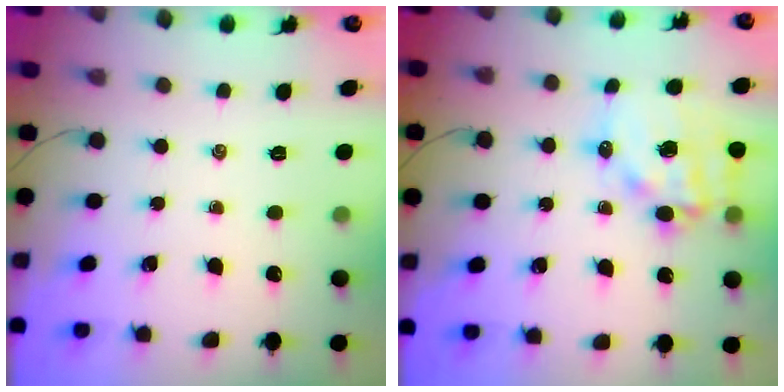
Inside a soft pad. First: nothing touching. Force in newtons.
{"total": 14.5, "press": 14.1, "slide": 3.5}